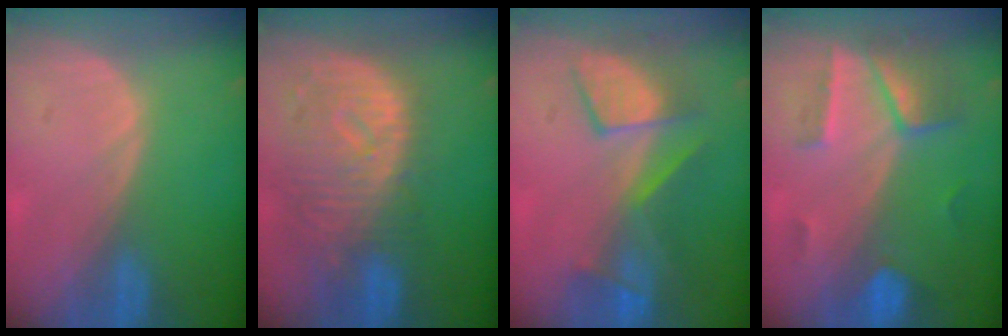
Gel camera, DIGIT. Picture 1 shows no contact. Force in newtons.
{"total": 11.3, "press": 9.9, "slide": 5.4}
{"total": 7.9, "press": 7.8, "slide": 1.2}
{"total": 7.3, "press": 6.4, "slide": 3.5}